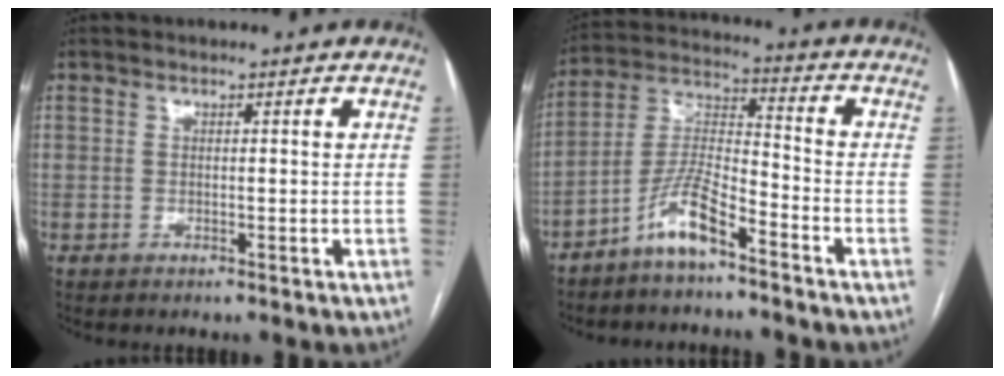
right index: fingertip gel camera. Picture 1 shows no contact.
{"total": 8.5, "force": [-5.8, 1.6, 6.0], "torque": [-0.132, 0.004, -0.117]}